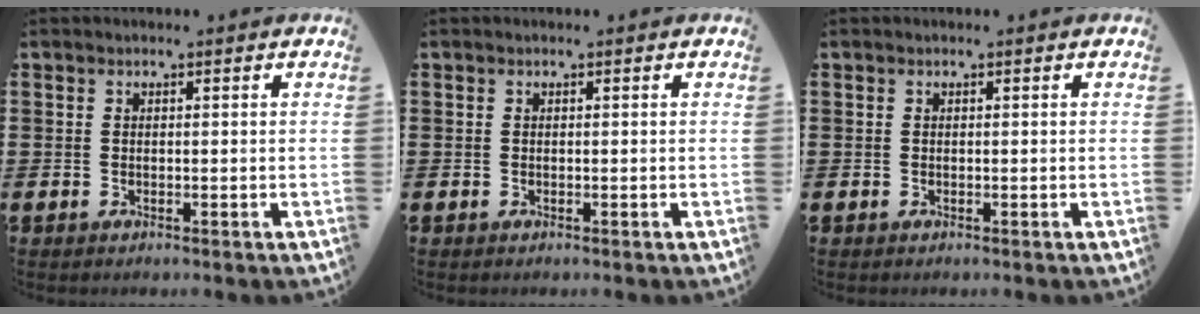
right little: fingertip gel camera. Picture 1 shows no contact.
{"total": 0.0}
{"total": 0.0}